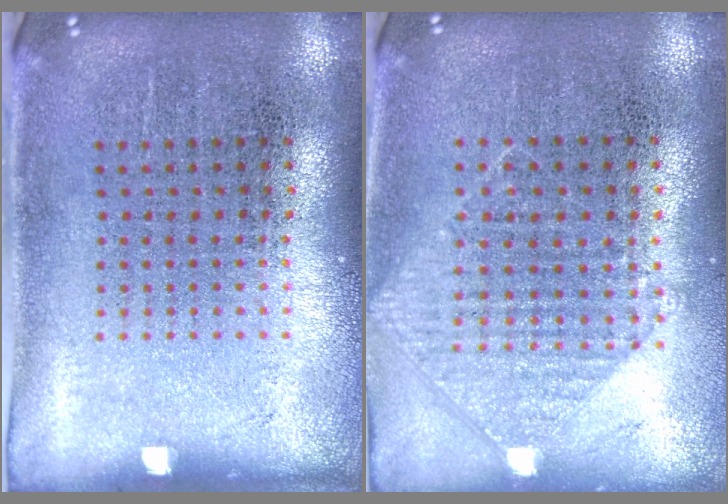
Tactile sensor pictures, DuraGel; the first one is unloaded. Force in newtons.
{"total": 0.9, "press": 0.8, "slide": 0.3}